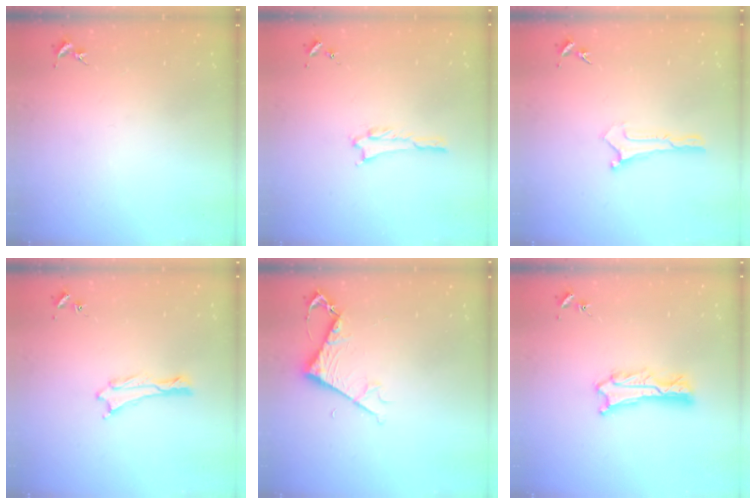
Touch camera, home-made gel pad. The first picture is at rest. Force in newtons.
{"total": 1.0, "press": 1.0, "slide": 0.2}
{"total": 0.0}
{"total": 0.0}
{"total": 5.3, "press": 5.2, "slide": 0.5}
{"total": 2.2, "press": 2.2, "slide": 0.2}